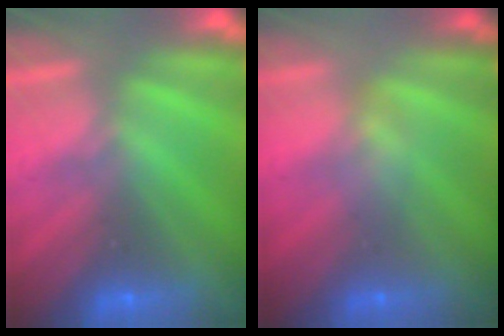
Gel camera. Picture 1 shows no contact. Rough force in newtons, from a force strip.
{"total": 2.4}